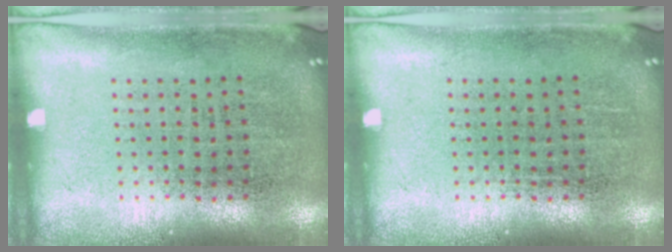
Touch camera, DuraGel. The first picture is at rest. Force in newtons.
{"total": 0.0}